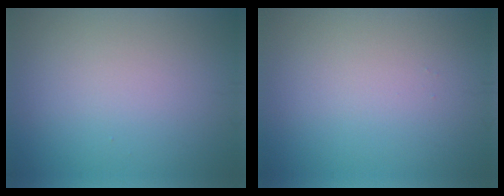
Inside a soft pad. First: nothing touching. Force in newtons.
{"total": 0.0}